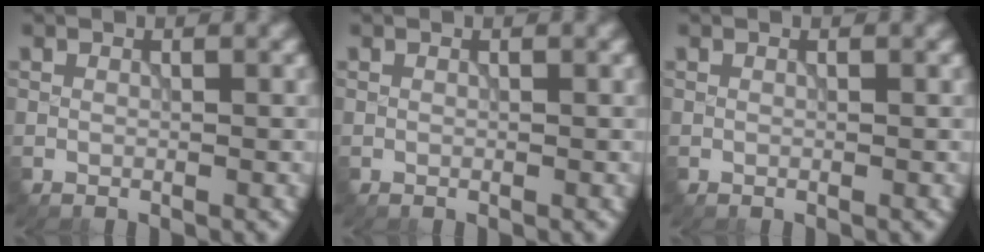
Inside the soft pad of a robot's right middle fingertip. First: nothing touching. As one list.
[{"total": 0.0}, {"total": 0.0}]